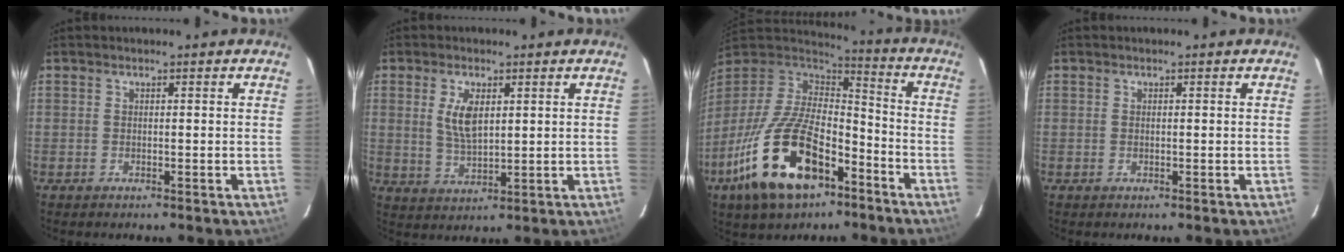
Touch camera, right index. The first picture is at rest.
{"total": 6.2, "force": [1.8, 2.9, 5.2], "torque": [-0.098, -0.001, 0.041]}
{"total": 23.5, "force": [-12.2, 11.1, 16.7], "torque": [-0.344, -0.030, -0.210]}
{"total": 0.0}